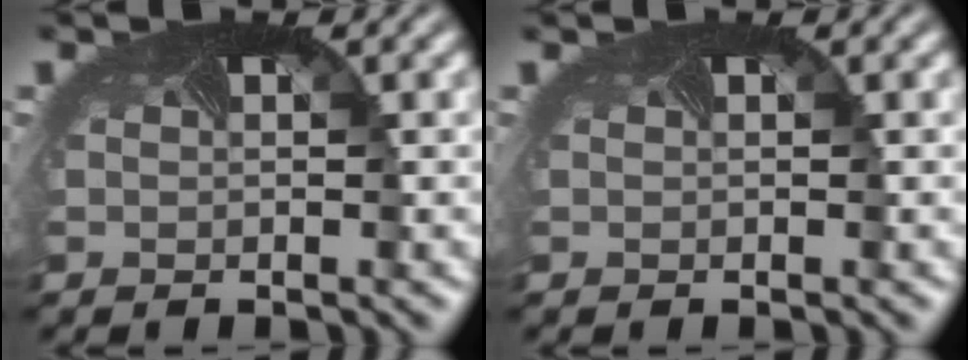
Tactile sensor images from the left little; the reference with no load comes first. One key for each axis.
{"total": 0.0}